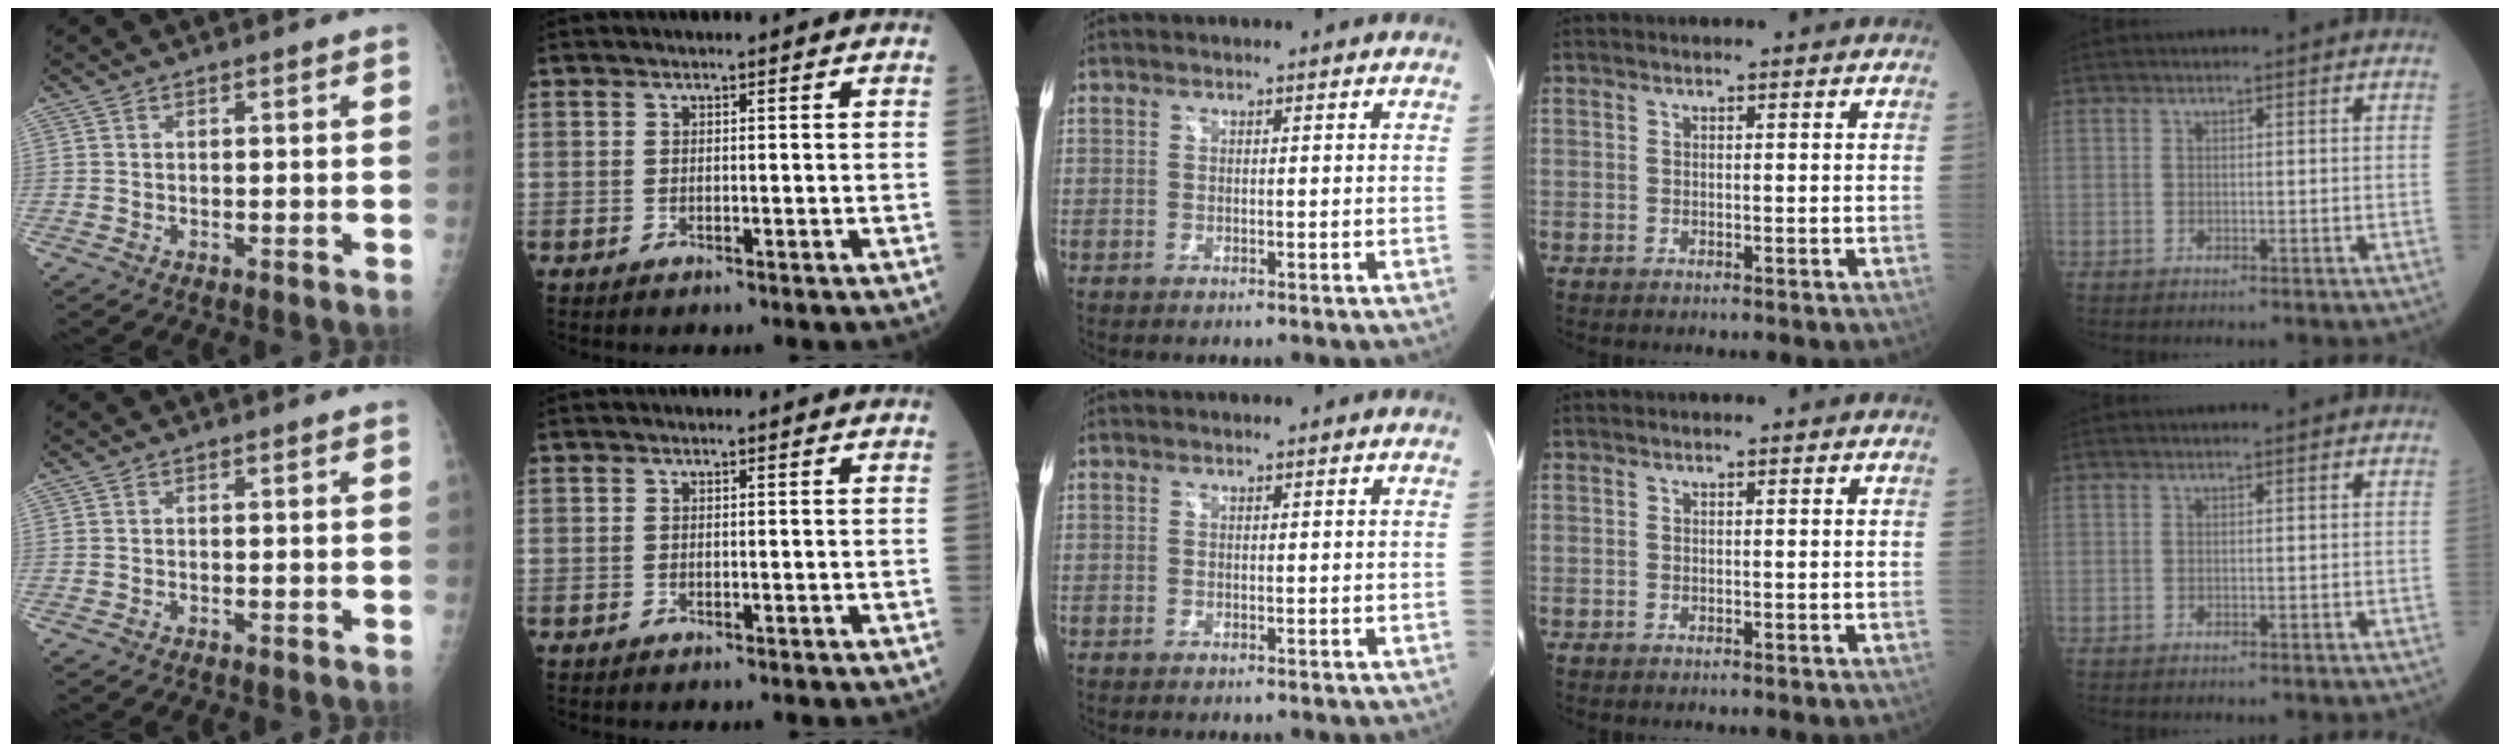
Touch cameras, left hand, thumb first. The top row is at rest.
{}